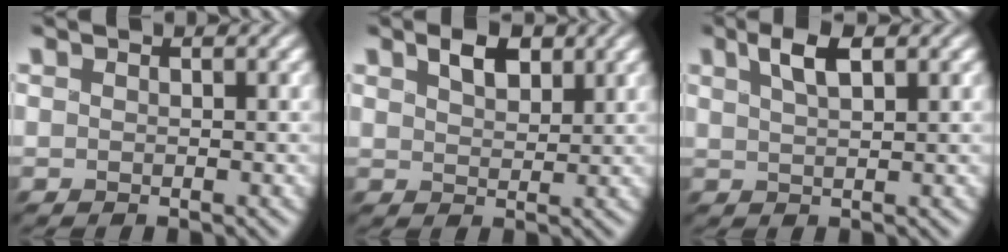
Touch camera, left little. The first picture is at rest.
{"total": 2.5, "force": [1.2, 1.4, 1.7], "torque": [-0.037, -0.002, 0.015]}
{"total": 3.2, "force": [1.5, 1.0, 2.6], "torque": [-0.052, 0.001, 0.020]}